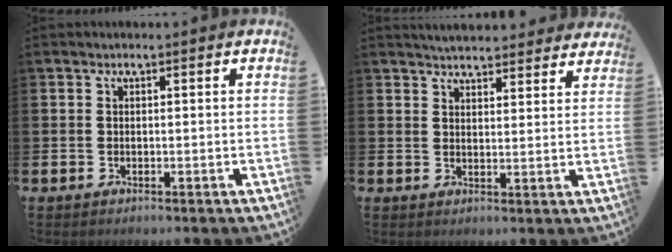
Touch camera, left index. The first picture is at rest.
{"total": 4.5, "force": [4.5, 0.7, 0.3], "torque": [-0.016, -0.022, 0.082]}